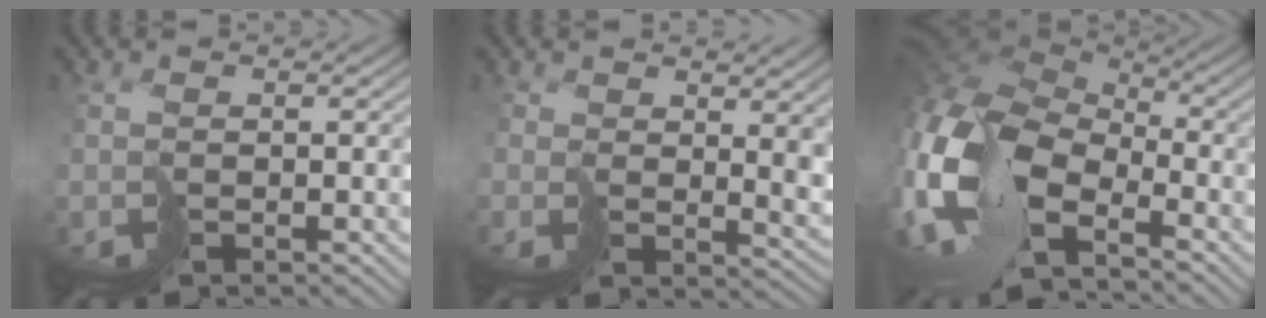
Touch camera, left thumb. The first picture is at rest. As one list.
[{"total": 4.7, "force": [3.2, 2.3, 2.6], "torque": [-0.061, -0.007, 0.070]}, {"total": 16.1, "force": [-4.5, 9.8, 11.9], "torque": [-0.307, -0.017, -0.077]}]